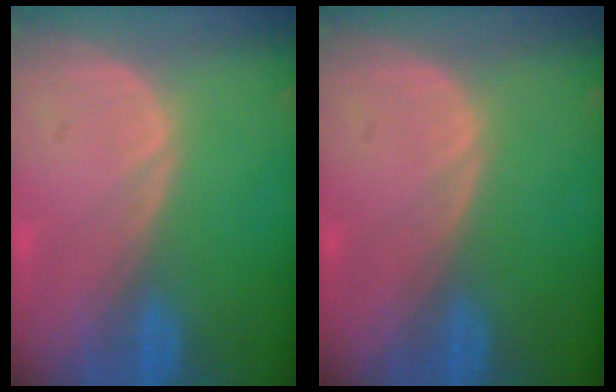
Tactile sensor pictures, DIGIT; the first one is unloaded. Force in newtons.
{"total": 0.0}